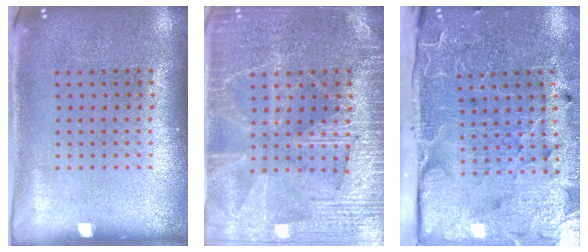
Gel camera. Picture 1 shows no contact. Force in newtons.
{"total": 3.7, "press": 3.6, "slide": 0.7}
{"total": 3.9, "press": 3.6, "slide": 1.5}